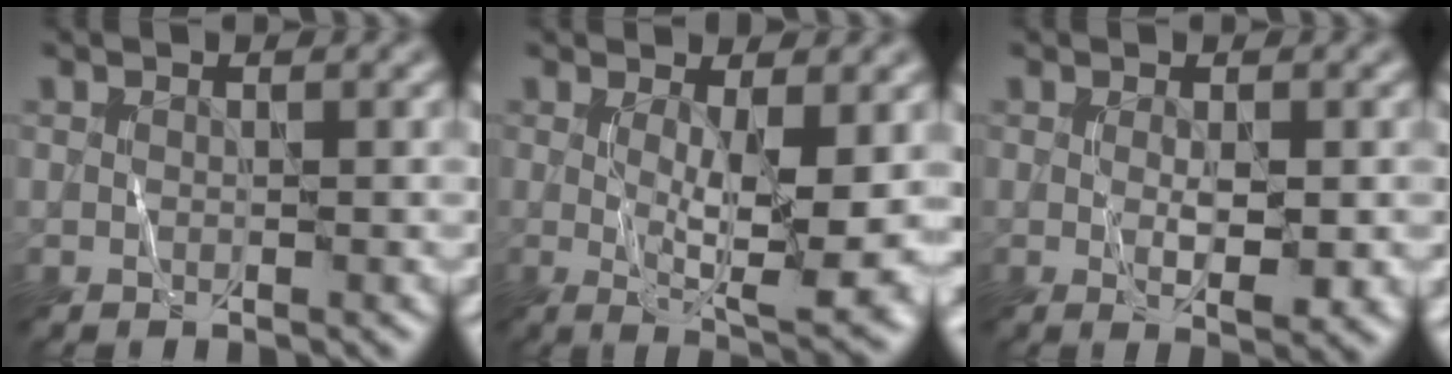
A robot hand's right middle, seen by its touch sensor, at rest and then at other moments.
{"total": 7.7, "force": [-0.2, 1.9, 7.4], "torque": [-0.123, -0.018, 0.004]}
{"total": 2.8, "force": [0.0, 0.8, 2.7], "torque": [-0.047, -0.008, 0.004]}